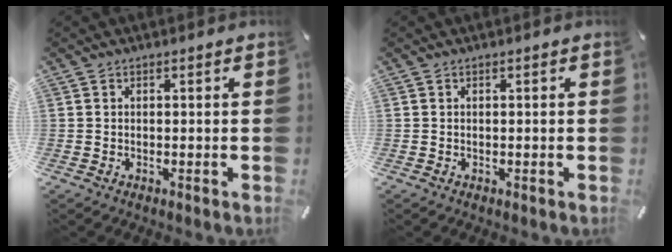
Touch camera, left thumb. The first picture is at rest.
{"total": 0.0}